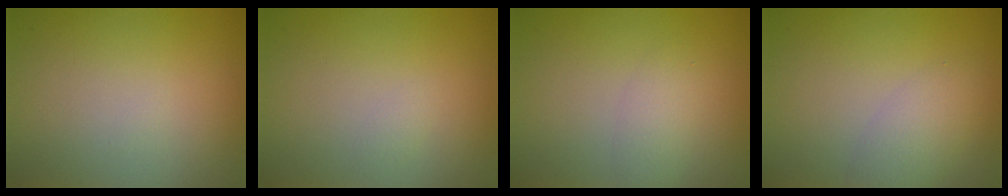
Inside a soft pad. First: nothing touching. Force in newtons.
{"total": 0.5, "press": 0.5, "slide": 0.0}
{"total": 1.6, "press": 1.6, "slide": 0.1}
{"total": 2.6, "press": 2.6, "slide": 0.1}